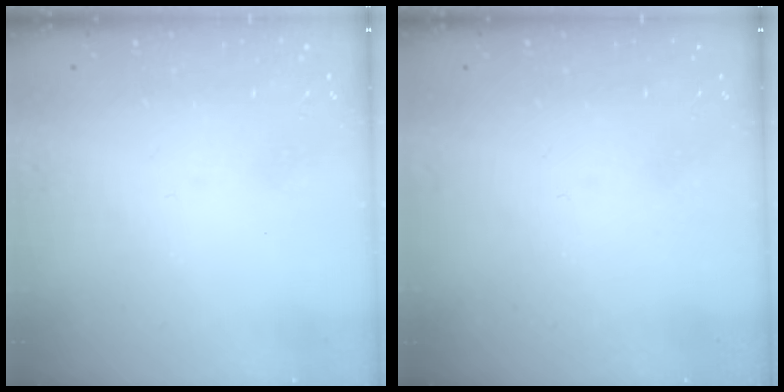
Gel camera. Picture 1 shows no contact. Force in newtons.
{"total": 0.0}